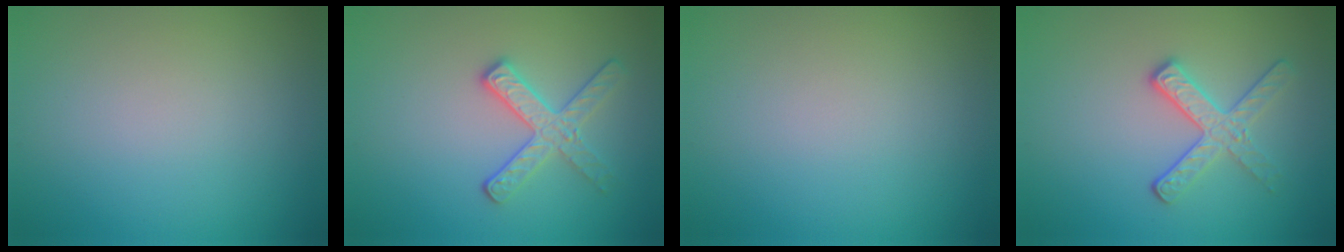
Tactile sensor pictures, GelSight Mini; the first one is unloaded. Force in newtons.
{"total": 2.8, "press": 2.6, "slide": 1.0}
{"total": 0.0}
{"total": 2.9, "press": 2.6, "slide": 1.3}